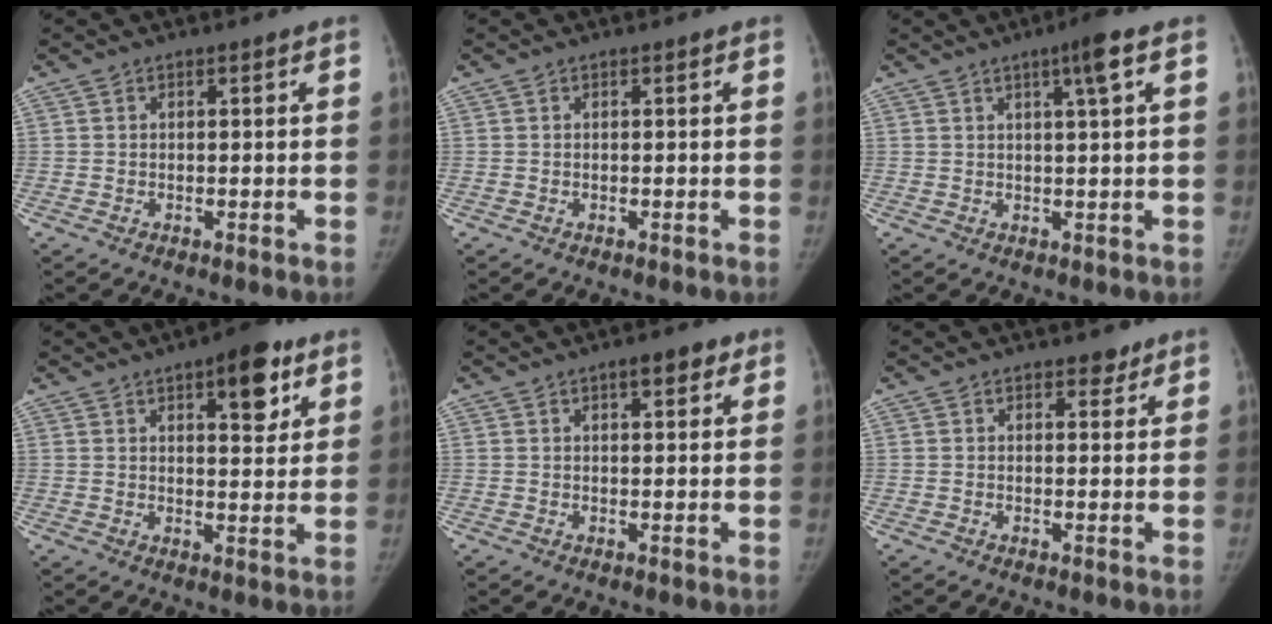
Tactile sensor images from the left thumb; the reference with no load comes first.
{"total": 0.0}
{"total": 3.1, "force": [1.1, -0.2, 2.8], "torque": [-0.048, 0.002, 0.020]}
{"total": 9.5, "force": [5.0, 3.9, 7.1], "torque": [-0.068, -0.020, 0.067]}
{"total": 3.8, "force": [2.1, 1.7, 2.6], "torque": [-0.020, -0.006, 0.025]}
{"total": 1.9, "force": [1.4, 1.2, 0.4], "torque": [0.012, -0.008, 0.015]}